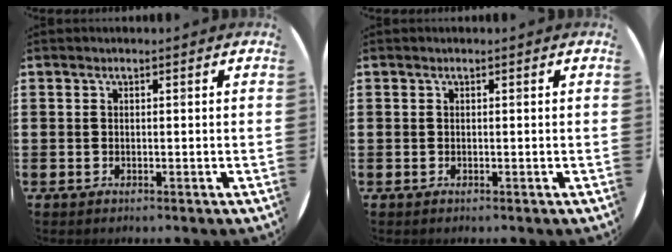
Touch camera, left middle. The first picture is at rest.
{"total": 0.0}